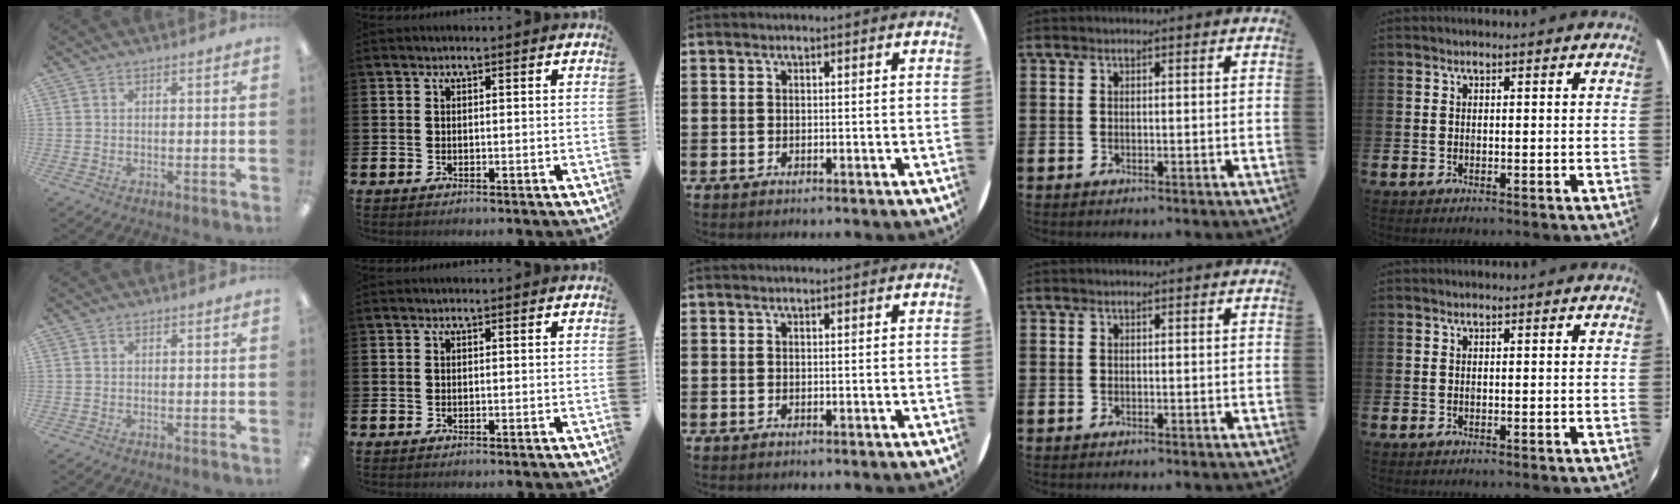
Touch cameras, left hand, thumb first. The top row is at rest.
{}